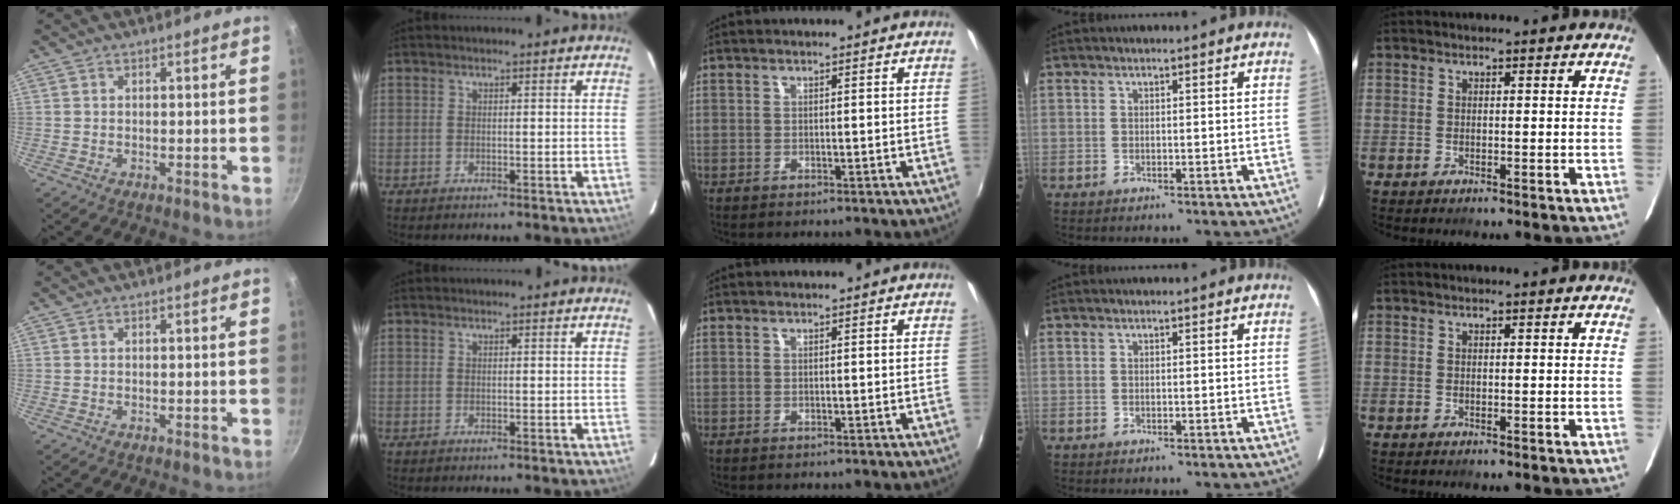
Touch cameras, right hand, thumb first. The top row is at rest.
{}